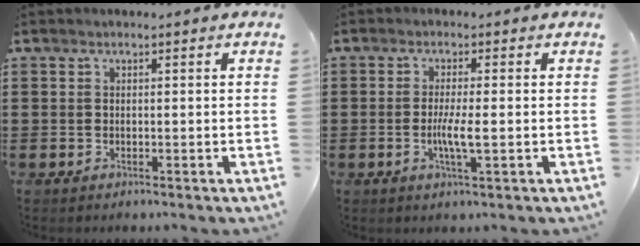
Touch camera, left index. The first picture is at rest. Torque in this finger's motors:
{"motor_torque": [0.69, 0.12, 0.13, 0.07]}